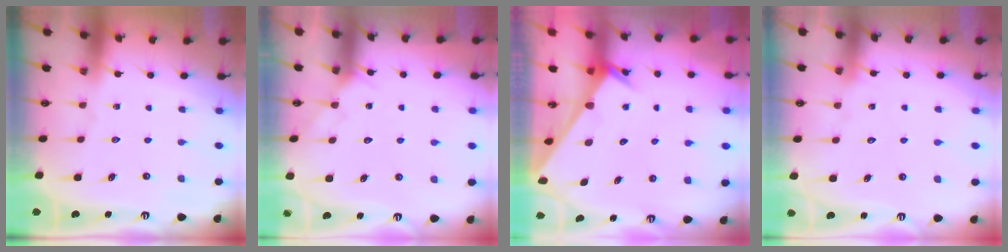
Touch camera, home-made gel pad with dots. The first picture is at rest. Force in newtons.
{"total": 4.7, "press": 4.7, "slide": 0.3}
{"total": 2.0, "press": 2.0, "slide": 0.1}
{"total": 3.1, "press": 3.1, "slide": 0.2}